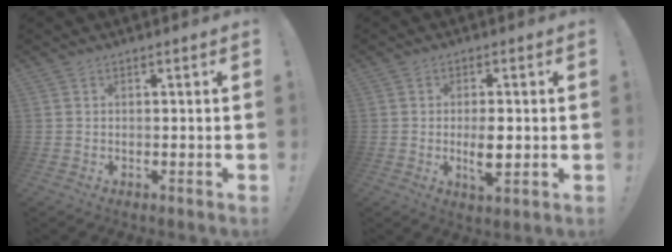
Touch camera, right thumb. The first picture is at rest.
{"total": 6.0, "force": [-0.8, 2.3, 5.5], "torque": [-0.106, -0.006, -0.016]}